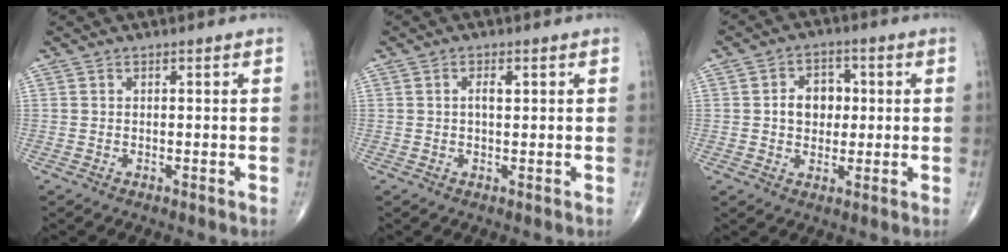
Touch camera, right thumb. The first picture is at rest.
{"total": 1.9, "force": [0.5, 0.8, 1.7], "torque": [-0.031, 0.001, 0.008]}
{"total": 6.8, "force": [0.5, 5.2, 4.2], "torque": [-0.038, 0.009, 0.006]}